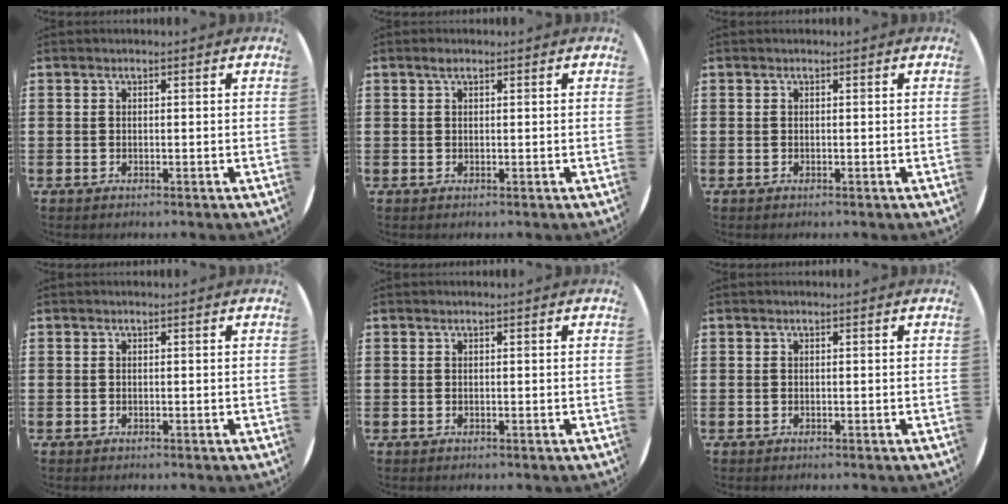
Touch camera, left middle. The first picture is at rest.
{"total": 0.8, "force": [0.5, 0.3, 0.5], "torque": [-0.003, 0.000, 0.006]}
{"total": 0.0}
{"total": 0.0}
{"total": 0.0}
{"total": 0.0}